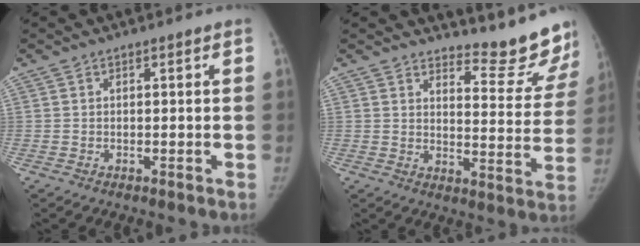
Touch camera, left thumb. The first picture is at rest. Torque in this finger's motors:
{"motor_torque": [-0.12, 0.13, -0.05, 0.06, -0.04]}